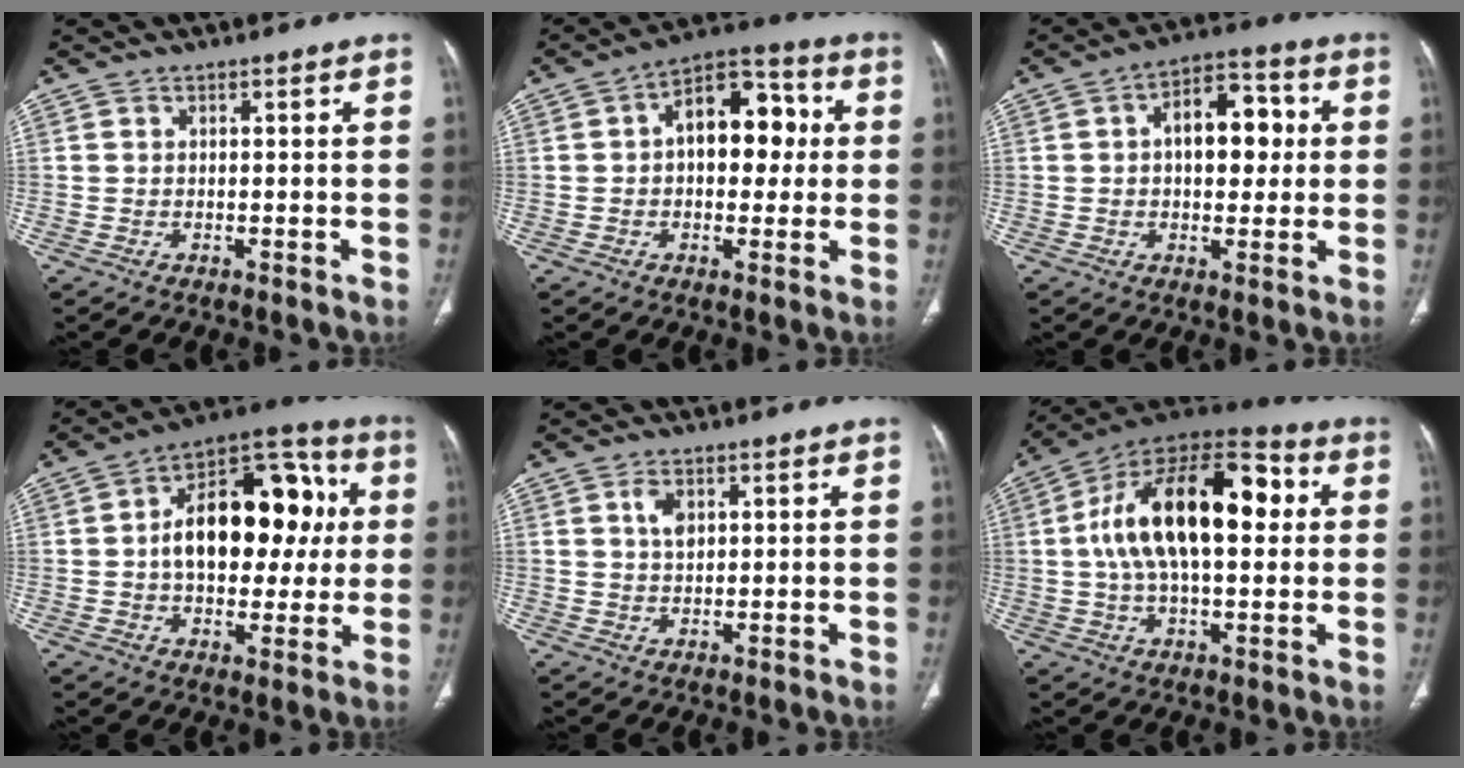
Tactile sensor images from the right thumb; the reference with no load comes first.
{"total": 13.0, "force": [1.4, 8.1, 10.0], "torque": [-0.107, 0.031, 0.011]}
{"total": 11.2, "force": [1.4, 6.8, 8.8], "torque": [-0.099, 0.022, 0.017]}
{"total": 19.6, "force": [2.2, 11.9, 15.4], "torque": [-0.180, 0.030, 0.032]}
{"total": 3.1, "force": [1.1, 1.9, 2.2], "torque": [-0.035, -0.002, 0.022]}
{"total": 23.2, "force": [3.3, 11.7, 19.7], "torque": [-0.319, 0.030, 0.043]}